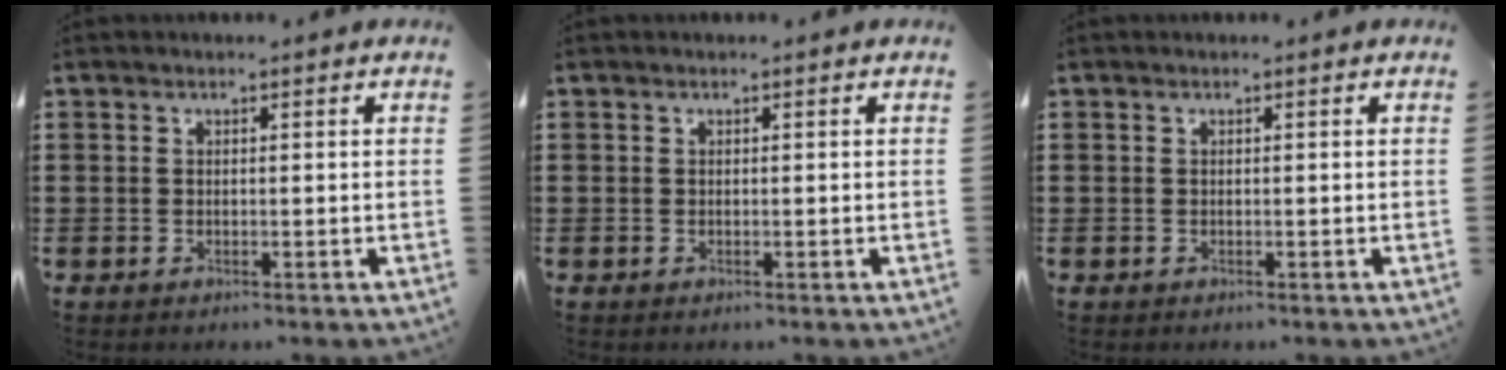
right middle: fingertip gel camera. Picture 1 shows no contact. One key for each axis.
{"total": 0.0}
{"total": 0.0}